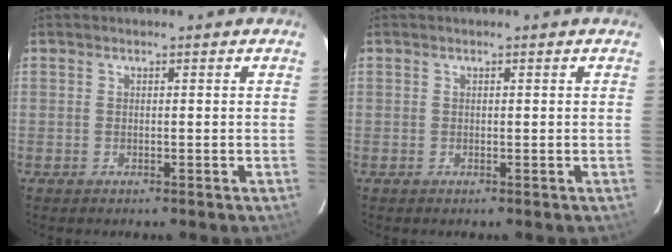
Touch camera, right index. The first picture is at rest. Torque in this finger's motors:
{"motor_torque": [0.13, 0.02, 0.03, 0.01]}